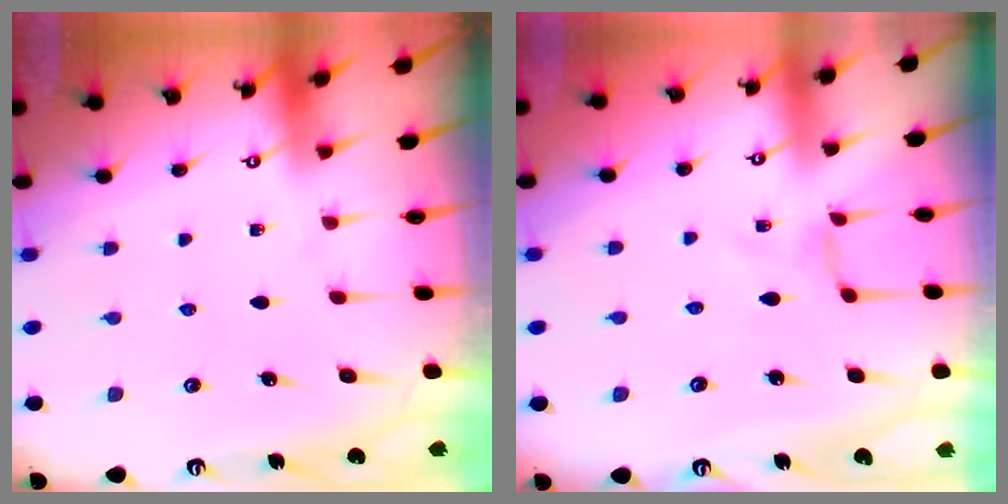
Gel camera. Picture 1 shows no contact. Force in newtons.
{"total": 0.0}